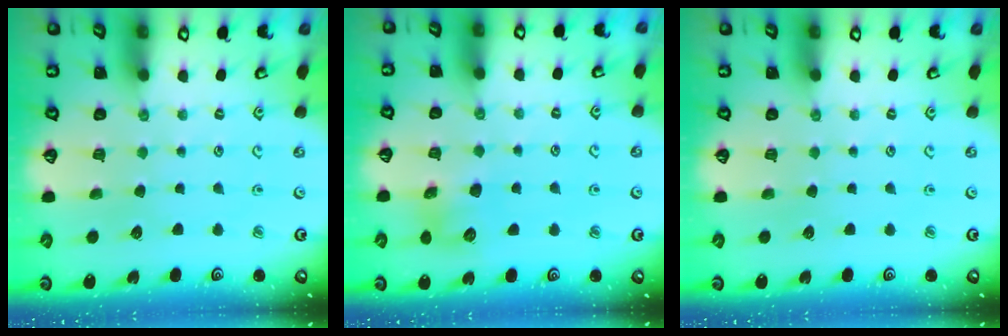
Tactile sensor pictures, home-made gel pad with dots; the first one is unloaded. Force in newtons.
{"total": 7.5, "press": 7.4, "slide": 0.6}
{"total": 0.0}